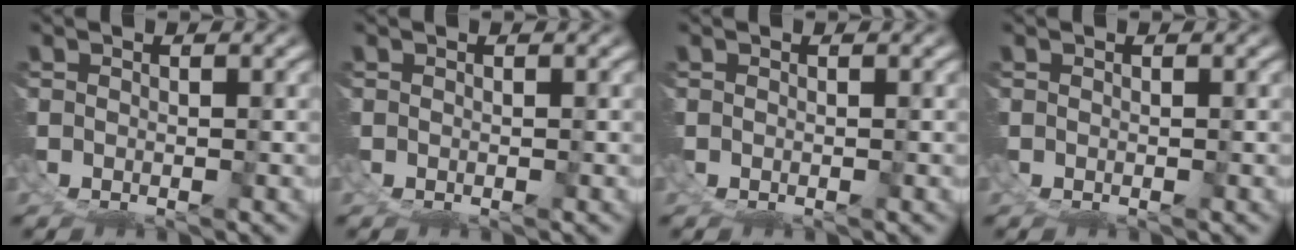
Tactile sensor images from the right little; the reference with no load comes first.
{"total": 2.2, "force": [-0.2, -2.1, -0.5], "torque": [0.026, -0.009, 0.009]}
{"total": 0.0}
{"total": 0.0}